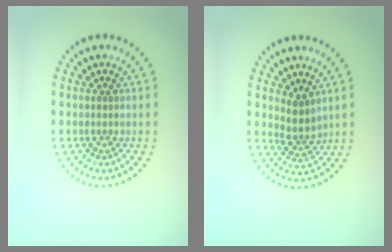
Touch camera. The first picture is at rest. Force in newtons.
{"total": 2.2, "press": 1.6, "slide": 1.5}